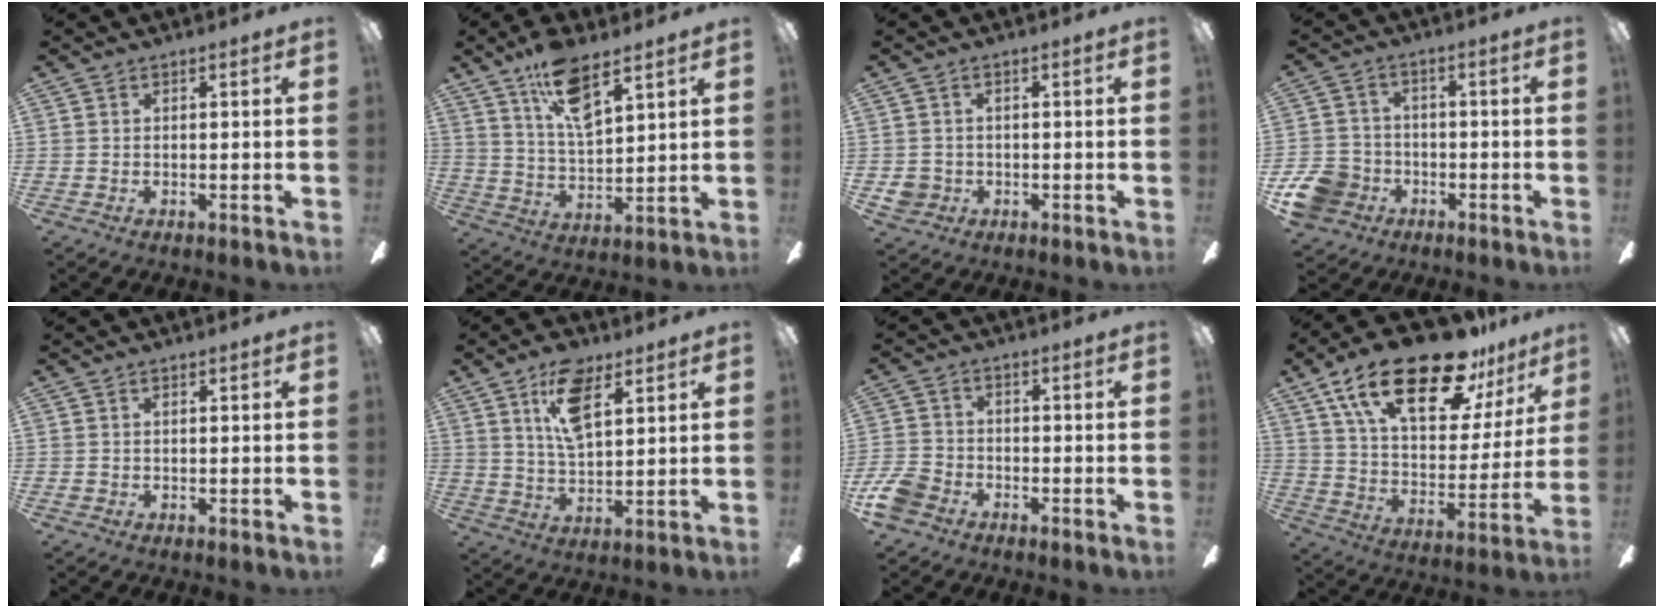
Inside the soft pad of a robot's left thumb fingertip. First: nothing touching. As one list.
[{"total": 12.8, "force": [8.5, 4.9, 8.3], "torque": [-0.145, -0.033, 0.151]}, {"total": 3.6, "force": [-0.7, 3.4, 0.8], "torque": [-0.016, 0.004, -0.014]}, {"total": 9.8, "force": [-4.5, 8.0, 3.4], "torque": [-0.080, 0.038, -0.080]}, {"total": 0.7, "force": [0.1, 0.6, 0.2], "torque": [-0.004, 0.006, 0.000]}, {"total": 12.1, "force": [6.8, 5.6, 8.2], "torque": [-0.140, -0.012, 0.121]}, {"total": 6.8, "force": [-4.1, 4.6, 2.8], "torque": [-0.070, 0.023, -0.081]}, {"total": 26.0, "force": [16.8, 10.3, 16.9], "torque": [-0.290, -0.094, 0.282]}]